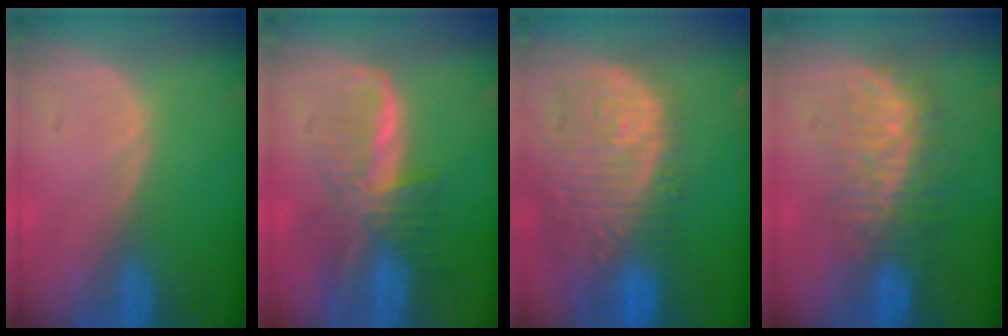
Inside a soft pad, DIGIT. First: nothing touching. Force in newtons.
{"total": 8.1, "press": 6.9, "slide": 4.1}
{"total": 13.7, "press": 11.4, "slide": 7.6}
{"total": 7.9, "press": 7.8, "slide": 1.1}